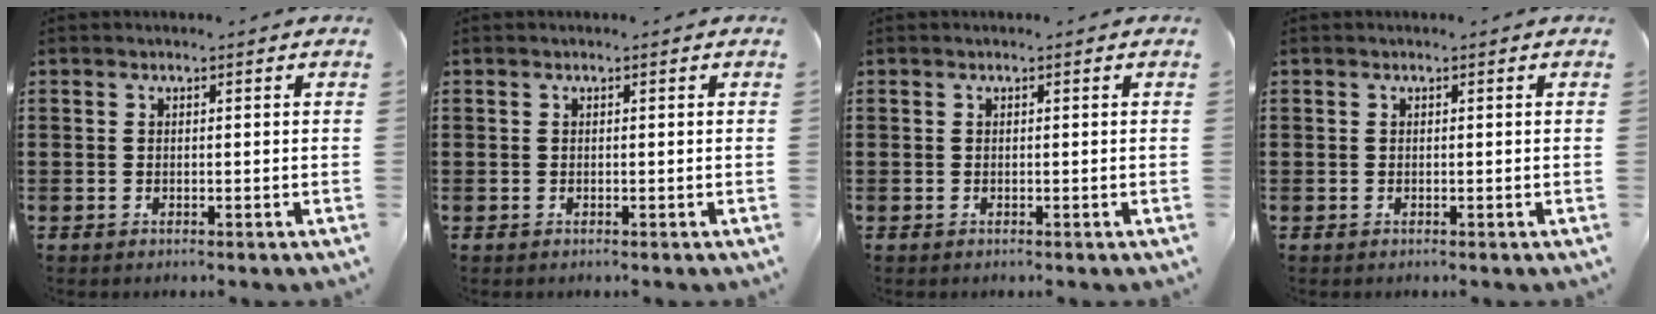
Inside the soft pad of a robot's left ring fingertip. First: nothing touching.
{"total": 0.0}
{"total": 0.0}
{"total": 0.0}